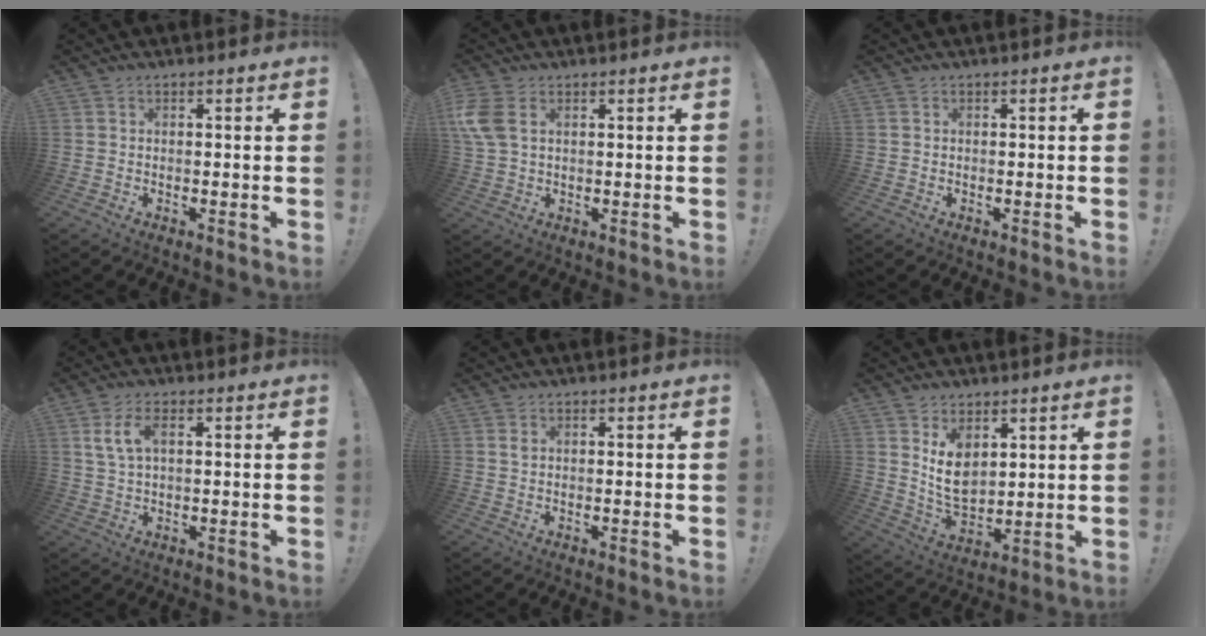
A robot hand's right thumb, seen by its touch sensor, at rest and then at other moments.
{"total": 7.4, "force": [2.6, 4.4, 5.3], "torque": [-0.119, -0.008, 0.049]}
{"total": 0.0}
{"total": 6.6, "force": [2.2, 3.0, 5.4], "torque": [-0.104, 0.001, 0.039]}
{"total": 0.8, "force": [0.4, 0.3, 0.6], "torque": [-0.005, -0.002, 0.007]}
{"total": 9.8, "force": [4.8, 6.4, 5.6], "torque": [-0.086, -0.035, 0.093]}